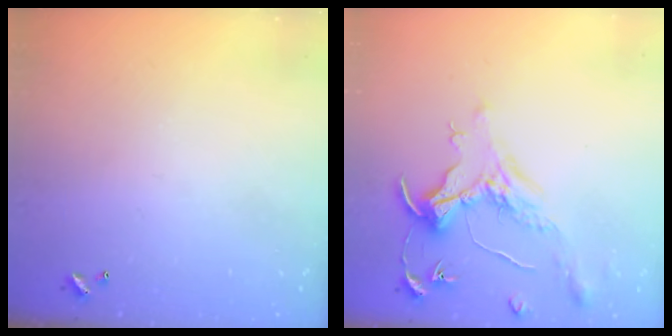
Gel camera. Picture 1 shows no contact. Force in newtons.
{"total": 1.6, "press": 1.4, "slide": 0.7}